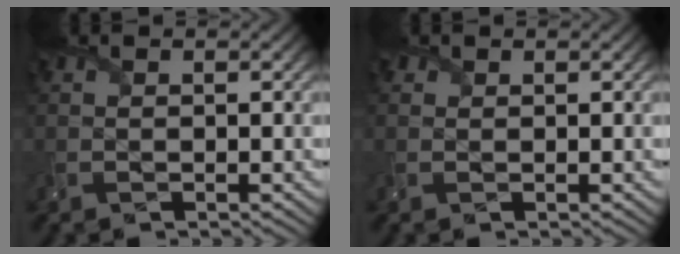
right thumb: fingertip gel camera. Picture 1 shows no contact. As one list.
[{"total": 0.9, "force": [0.7, 0.6, 0.1], "torque": [-0.002, -0.002, 0.008]}]